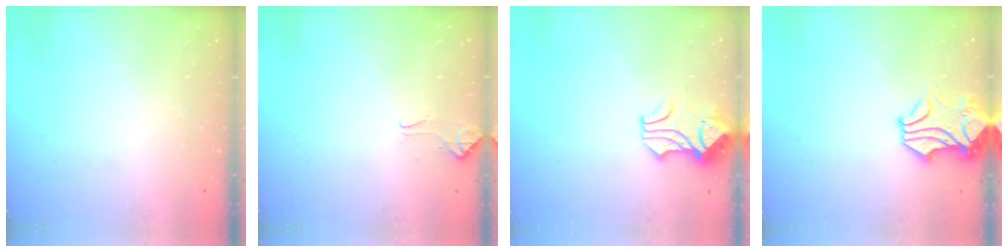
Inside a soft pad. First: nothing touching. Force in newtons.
{"total": 4.3, "press": 4.3, "slide": 0.4}
{"total": 1.7, "press": 1.3, "slide": 1.1}
{"total": 1.9, "press": 1.4, "slide": 1.2}